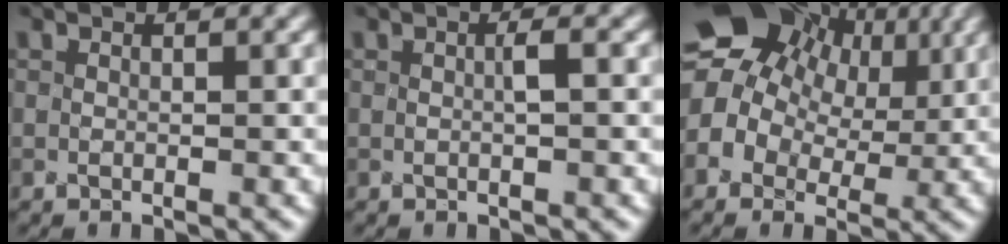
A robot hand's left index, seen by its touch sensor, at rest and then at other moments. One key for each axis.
{"total": 0.9, "fx": -0.5, "fy": -0.1, "fz": 0.7, "tx": -0.012, "ty": 0.007, "tz": -0.002}
{"total": 13.0, "fx": 4.3, "fy": 10.3, "fz": 6.7, "tx": -0.133, "ty": 0.050, "tz": 0.068}